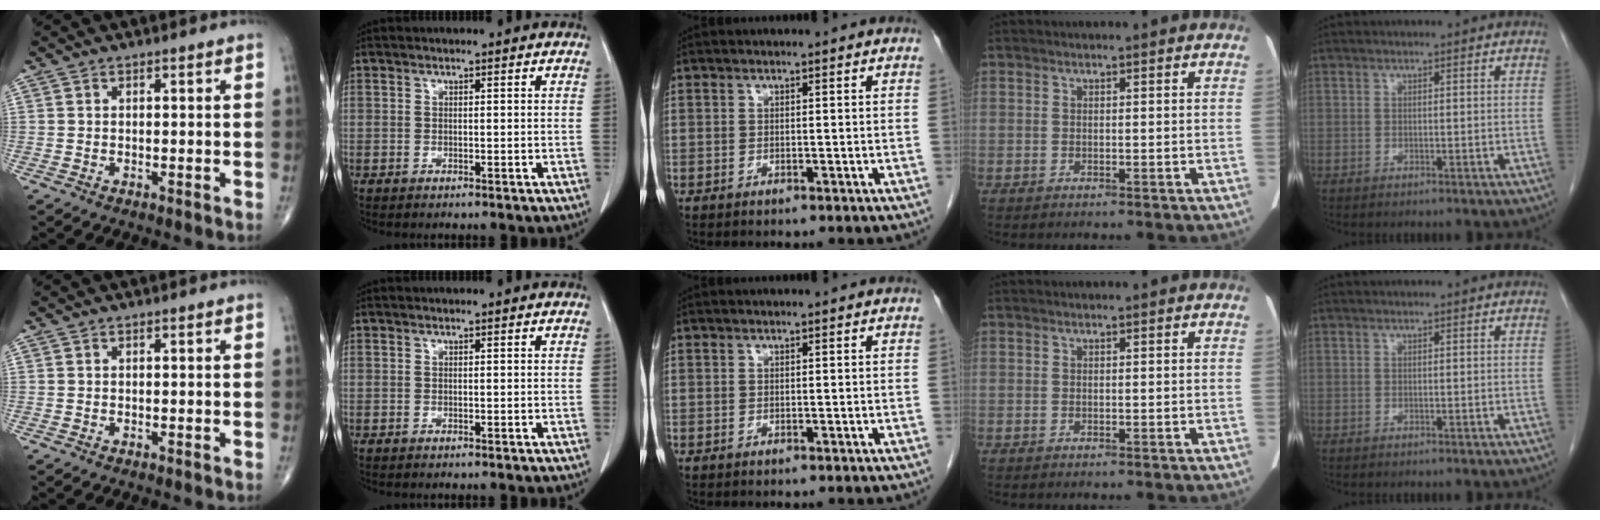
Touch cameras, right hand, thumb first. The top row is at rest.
{}